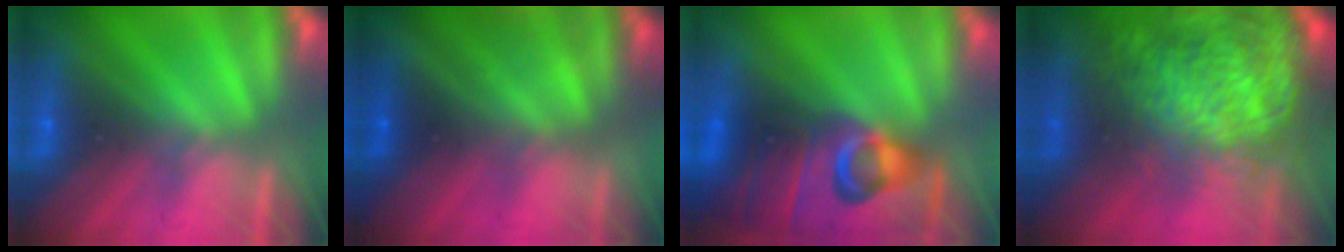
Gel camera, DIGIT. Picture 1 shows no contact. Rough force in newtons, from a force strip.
{"total": 1.4}
{"total": 8.3}
{"total": 8.0}